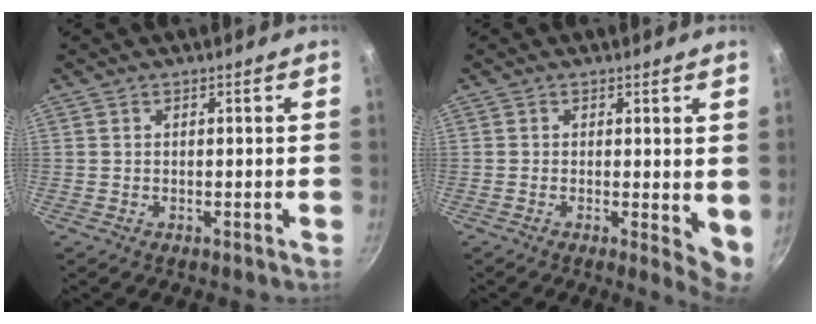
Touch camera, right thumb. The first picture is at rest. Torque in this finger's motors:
{"motor_torque": [-0.42, 0.88, 0.20, -0.38, 0.05]}